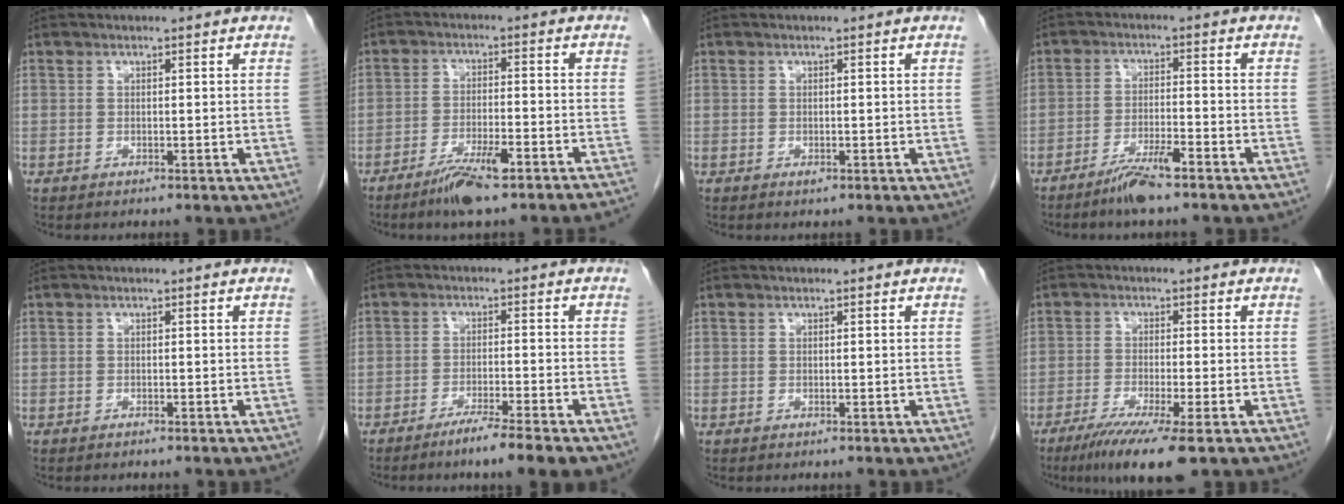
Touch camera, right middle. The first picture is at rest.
{"total": 10.0, "force": [-8.0, 0.5, 6.1], "torque": [-0.082, -0.001, -0.130]}
{"total": 0.5, "force": [-0.2, 0.3, 0.4], "torque": [-0.004, 0.000, -0.002]}
{"total": 5.7, "force": [-4.4, 0.1, 3.7], "torque": [-0.067, -0.010, -0.080]}
{"total": 0.5, "force": [-0.5, 0.0, 0.3], "torque": [-0.009, -0.001, -0.008]}
{"total": 6.0, "force": [-4.4, -0.6, 4.1], "torque": [-0.062, -0.012, -0.072]}
{"total": 0.0}
{"total": 8.9, "force": [-5.6, 0.0, 6.9], "torque": [-0.116, -0.025, -0.088]}